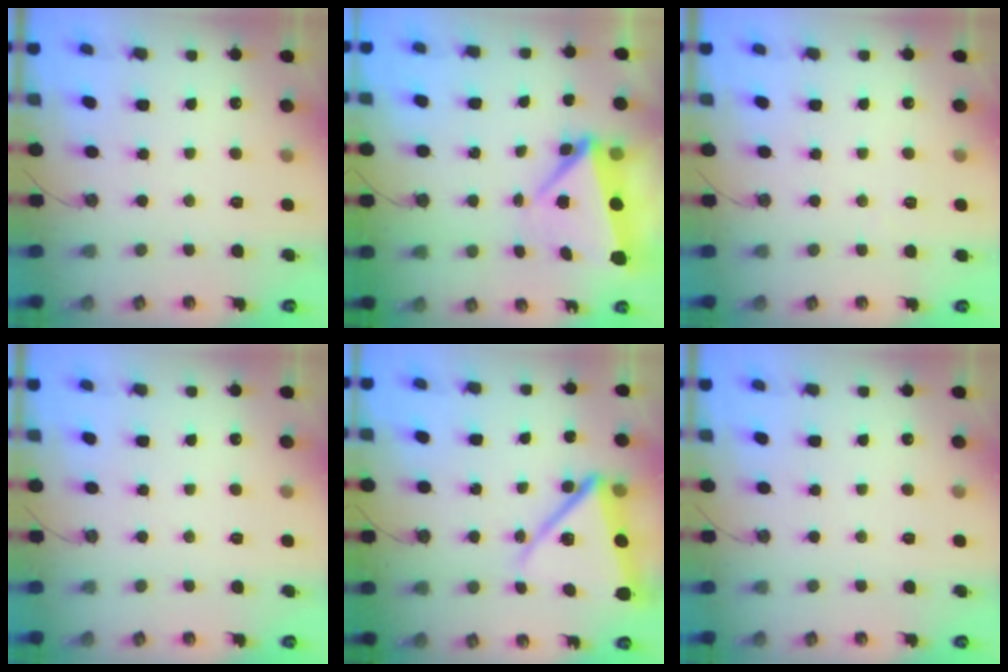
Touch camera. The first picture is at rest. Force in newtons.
{"total": 5.7, "press": 5.3, "slide": 2.0}
{"total": 2.8, "press": 2.5, "slide": 1.1}
{"total": 0.0}
{"total": 15.1, "press": 15.0, "slide": 1.5}
{"total": 0.0}